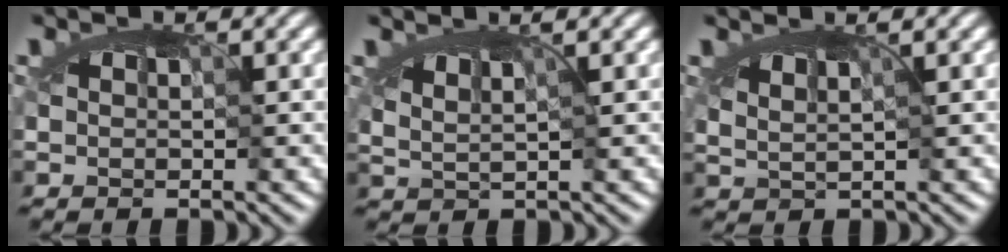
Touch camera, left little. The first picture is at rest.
{"total": 1.1, "force": [0.1, 0.2, 1.0], "torque": [-0.010, 0.001, -0.003]}
{"total": 0.8, "force": [0.1, 0.0, 0.8], "torque": [-0.007, -0.001, -0.004]}